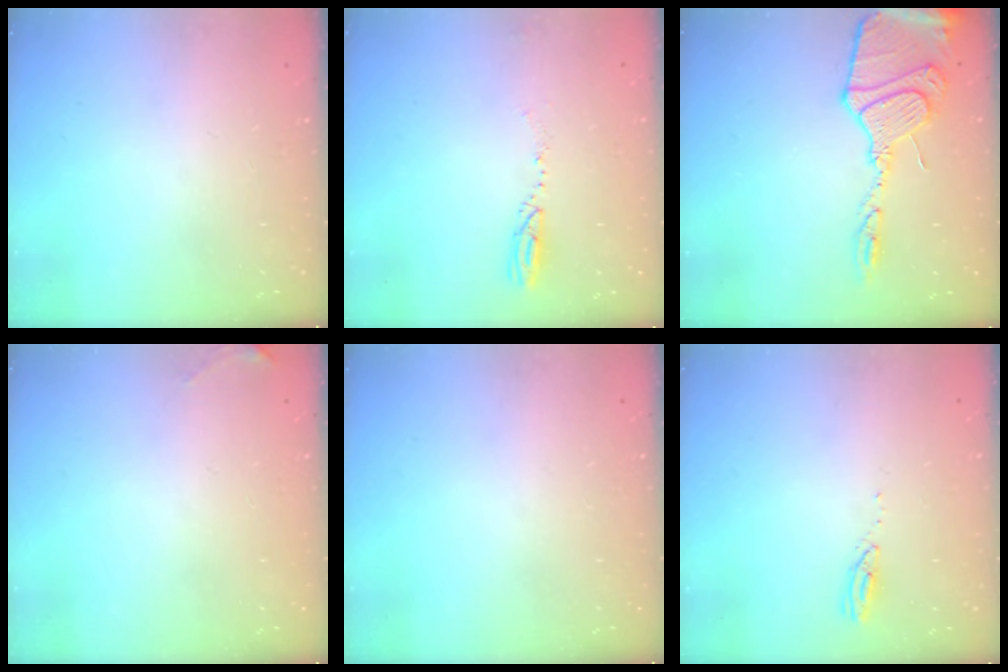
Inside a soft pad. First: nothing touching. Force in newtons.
{"total": 3.1, "press": 3.0, "slide": 0.8}
{"total": 16.8, "press": 16.7, "slide": 1.5}
{"total": 5.4, "press": 5.1, "slide": 1.8}
{"total": 0.0}
{"total": 2.8, "press": 2.8, "slide": 0.4}